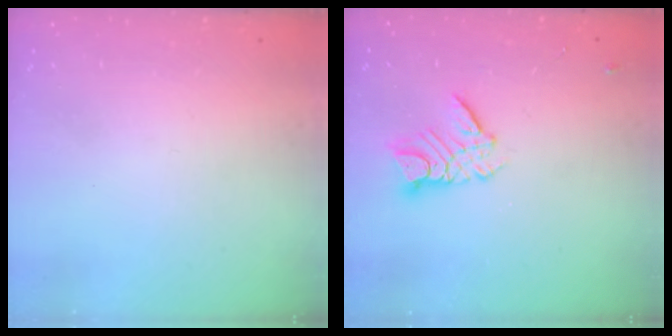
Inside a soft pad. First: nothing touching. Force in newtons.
{"total": 9.6, "press": 9.5, "slide": 0.8}